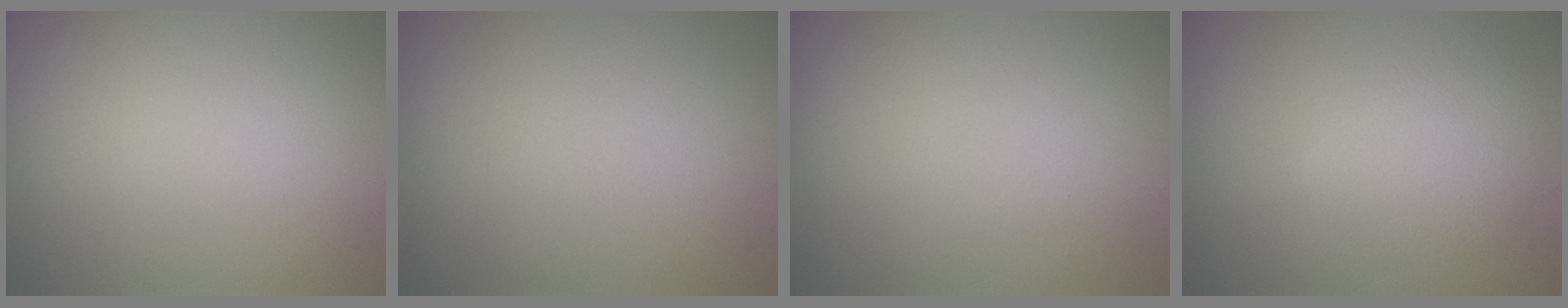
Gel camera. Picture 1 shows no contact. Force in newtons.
{"total": 0.0}
{"total": 0.0}
{"total": 3.3, "press": 3.3, "slide": 0.2}